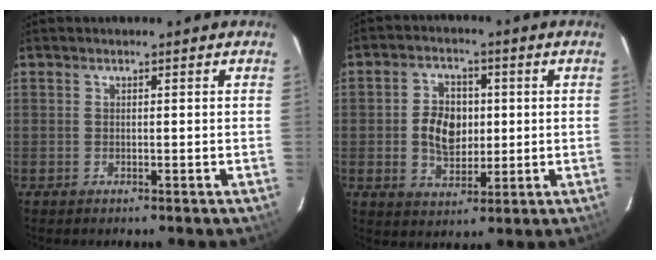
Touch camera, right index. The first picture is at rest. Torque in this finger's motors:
{"motor_torque": [0.33, 0.25, 0.16, 0.08]}